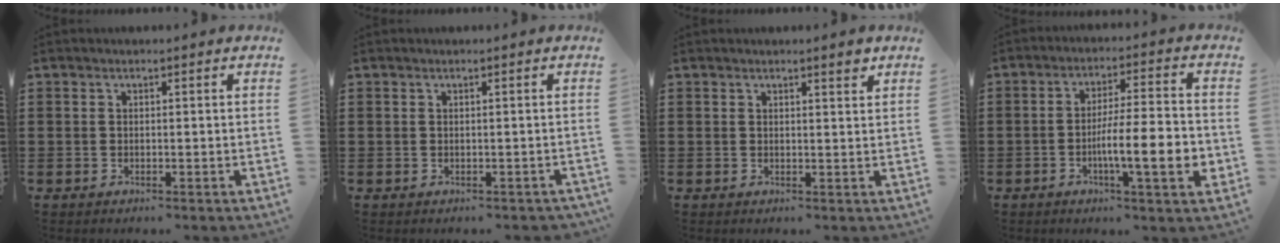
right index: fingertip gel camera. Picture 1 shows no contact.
{"total": 0.6, "force": [-0.2, 0.5, 0.0], "torque": [-0.002, 0.001, -0.006]}
{"total": 1.8, "force": [1.4, 0.2, 1.0], "torque": [-0.013, 0.000, 0.023]}
{"total": 10.3, "force": [-2.9, 1.8, 9.8], "torque": [-0.152, -0.007, -0.054]}